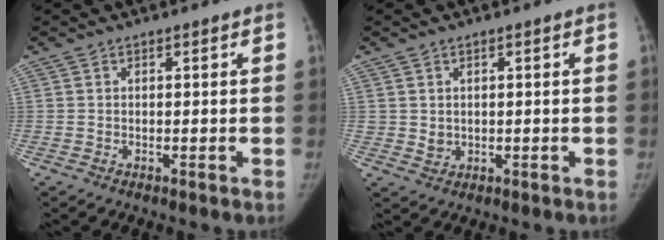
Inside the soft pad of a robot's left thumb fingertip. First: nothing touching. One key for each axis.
{"total": 2.1, "fx": 0.3, "fy": 1.9, "fz": 0.9, "tx": -0.010, "ty": -0.004, "tz": 0.012}